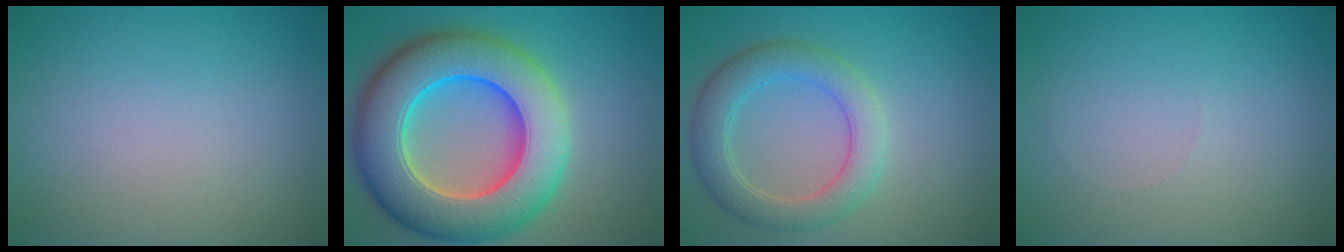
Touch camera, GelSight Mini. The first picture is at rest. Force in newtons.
{"total": 13.3, "press": 13.1, "slide": 2.1}
{"total": 4.6, "press": 4.6, "slide": 0.1}
{"total": 0.0}